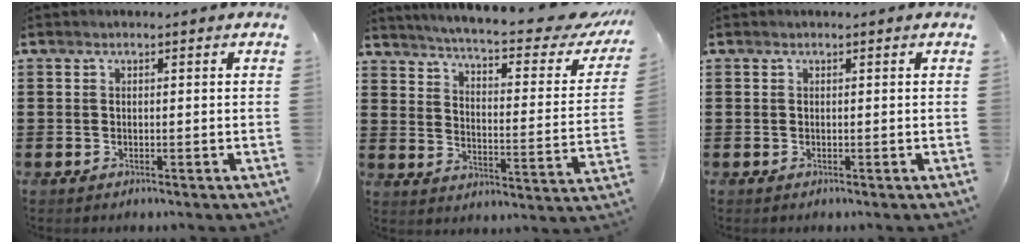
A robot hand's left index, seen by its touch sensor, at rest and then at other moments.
{"total": 5.8, "force": [5.0, -0.4, 2.9], "torque": [-0.070, -0.044, 0.079]}
{"total": 0.0}